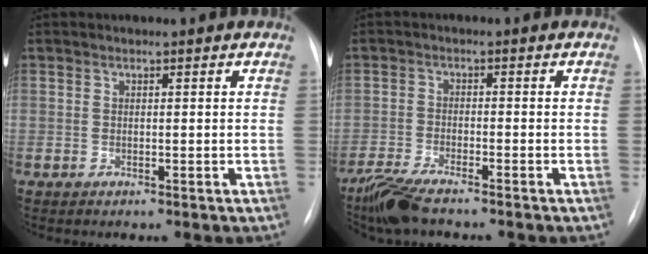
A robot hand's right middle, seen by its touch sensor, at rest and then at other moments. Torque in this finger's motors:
{"motor_torque": [-0.18, -0.24, 0.08, 0.06]}